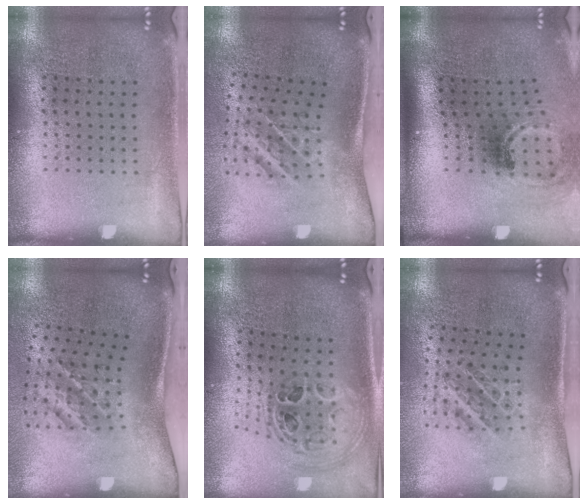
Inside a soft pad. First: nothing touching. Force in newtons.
{"total": 2.0, "press": 1.2, "slide": 1.7}
{"total": 2.0, "press": 1.3, "slide": 1.5}
{"total": 2.3, "press": 1.3, "slide": 1.9}
{"total": 1.5, "press": 1.4, "slide": 0.7}
{"total": 1.1, "press": 1.0, "slide": 0.3}